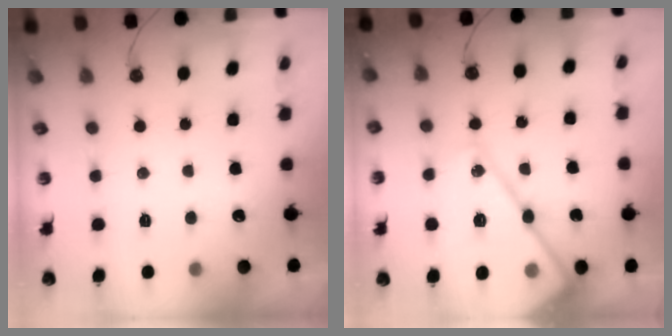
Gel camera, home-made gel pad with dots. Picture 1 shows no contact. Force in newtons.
{"total": 19.8, "press": 19.7, "slide": 1.7}